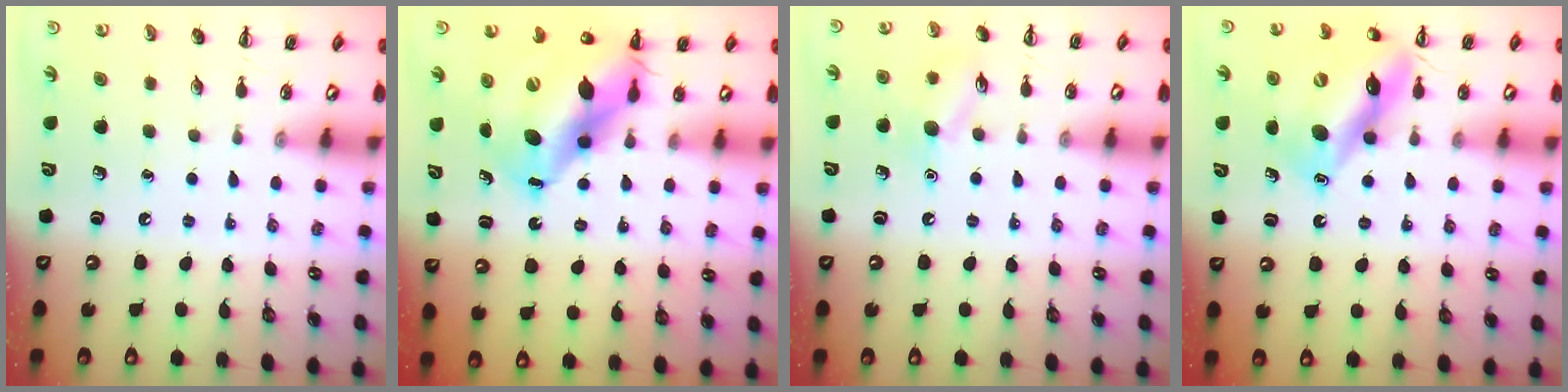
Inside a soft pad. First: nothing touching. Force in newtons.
{"total": 14.1, "press": 13.6, "slide": 3.7}
{"total": 9.1, "press": 9.0, "slide": 0.9}
{"total": 13.7, "press": 13.2, "slide": 3.4}